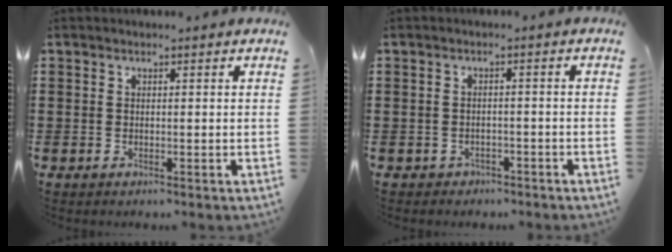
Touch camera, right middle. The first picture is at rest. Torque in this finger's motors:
{"motor_torque": [-0.24, 0.20, 0.04, 0.00]}